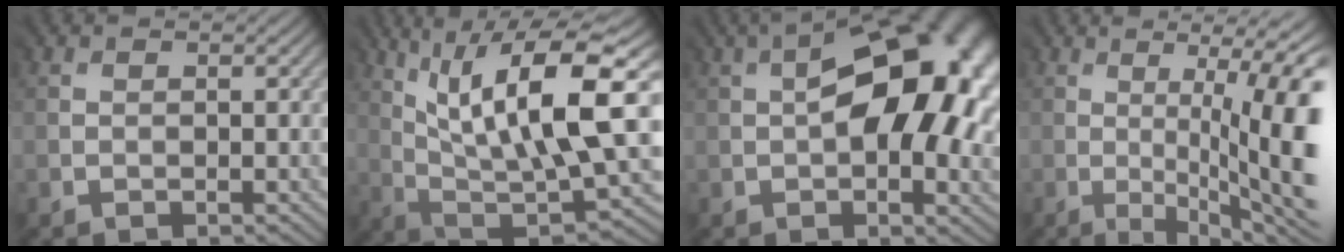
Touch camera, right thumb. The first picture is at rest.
{"total": 14.7, "force": [5.0, 4.7, 13.1], "torque": [-0.234, 0.017, 0.104]}
{"total": 17.1, "force": [1.5, 9.5, 14.1], "torque": [-0.181, 0.009, 0.023]}
{"total": 12.4, "force": [-1.3, 3.2, 12.0], "torque": [-0.127, 0.002, -0.011]}